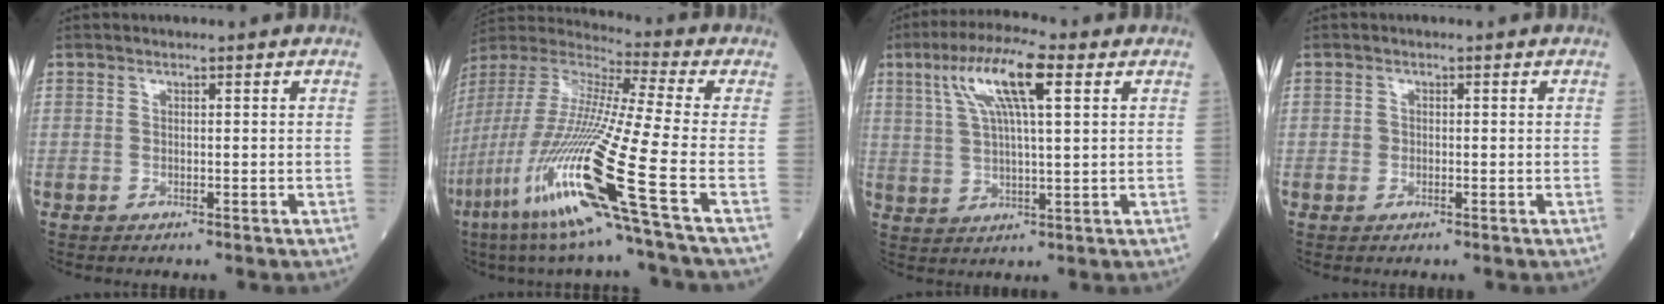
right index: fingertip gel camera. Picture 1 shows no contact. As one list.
[{"total": 23.7, "force": [-10.4, -1.4, 21.2], "torque": [-0.460, -0.058, -0.209]}, {"total": 11.0, "force": [4.7, 1.6, 9.8], "torque": [-0.190, 0.023, 0.085]}, {"total": 0.8, "force": [-0.2, 0.7, 0.4], "torque": [-0.007, 0.001, -0.002]}]